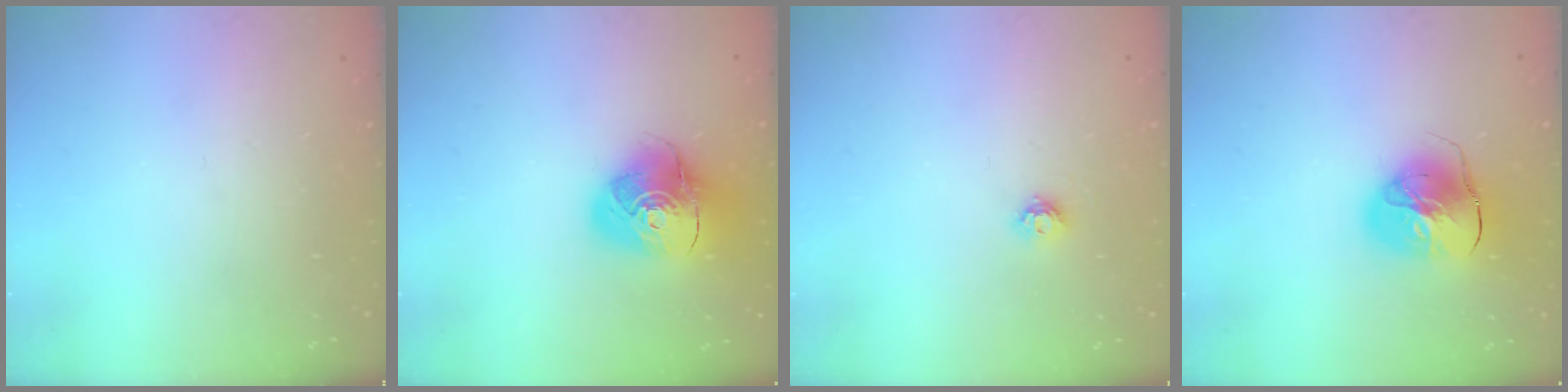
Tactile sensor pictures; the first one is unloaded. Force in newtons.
{"total": 13.7, "press": 13.6, "slide": 1.6}
{"total": 4.3, "press": 4.3, "slide": 0.6}
{"total": 11.2, "press": 11.1, "slide": 1.5}